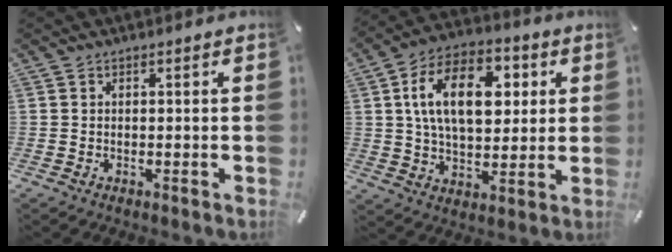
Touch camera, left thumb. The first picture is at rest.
{"total": 17.0, "force": [4.3, 10.5, 12.6], "torque": [-0.226, 0.009, 0.072]}